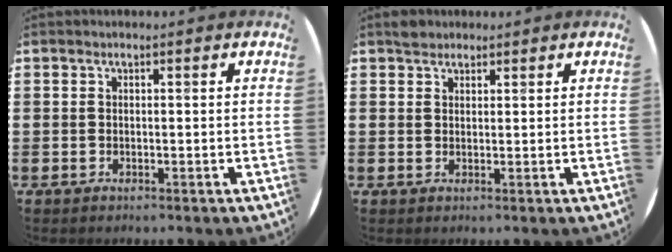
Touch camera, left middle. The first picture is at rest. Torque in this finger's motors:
{"motor_torque": [0.41, -0.37, 0.03, 0.01]}